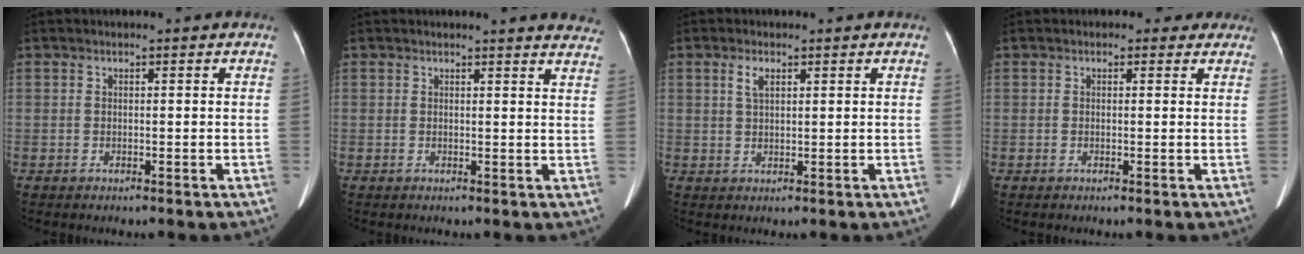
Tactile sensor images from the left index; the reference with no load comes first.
{"total": 10.4, "force": [10.1, 1.0, 2.4], "torque": [-0.001, -0.041, 0.079]}
{"total": 2.3, "force": [1.2, 0.9, 1.8], "torque": [-0.040, 0.006, 0.026]}
{"total": 2.2, "force": [1.6, 1.4, 0.6], "torque": [0.003, 0.007, 0.009]}